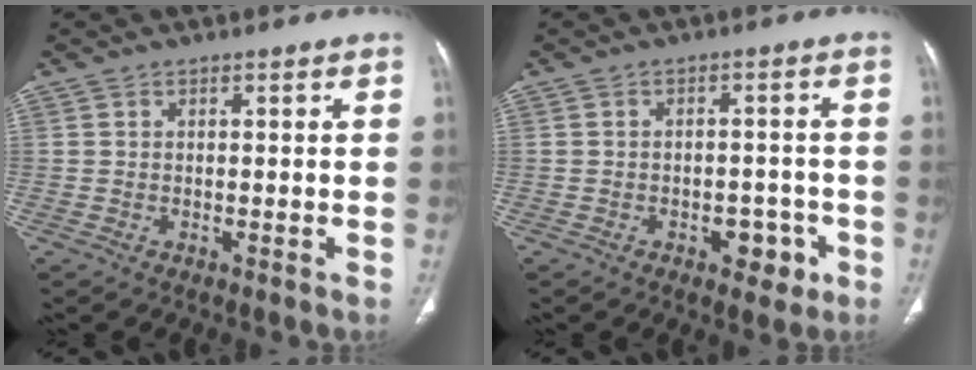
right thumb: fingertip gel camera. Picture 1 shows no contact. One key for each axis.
{"total": 4.9, "fx": -2.3, "fy": 3.0, "fz": 3.1, "tx": -0.018, "ty": 0.018, "tz": -0.026}